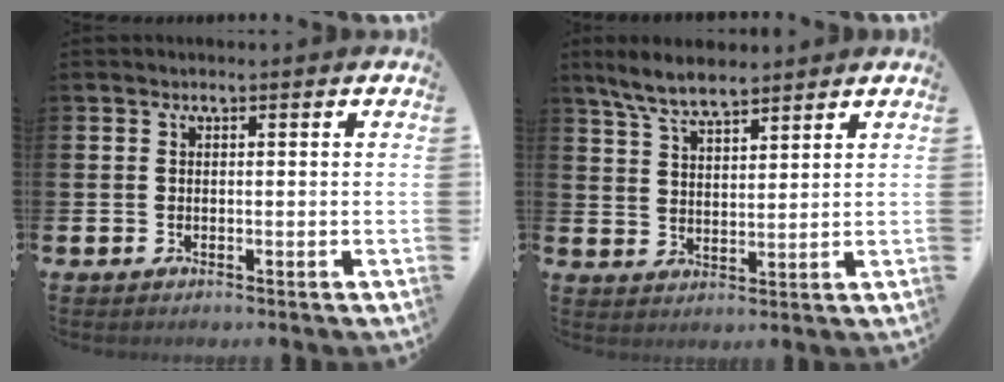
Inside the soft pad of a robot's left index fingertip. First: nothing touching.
{"total": 6.5, "force": [5.9, 1.2, 2.3], "torque": [-0.067, -0.014, 0.110]}